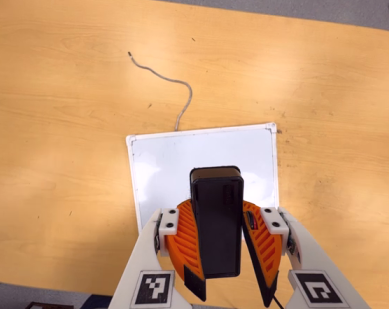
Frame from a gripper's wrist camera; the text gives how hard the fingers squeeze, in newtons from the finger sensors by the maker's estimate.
{"total": 9.9, "left": 10.1, "right": 9.7}